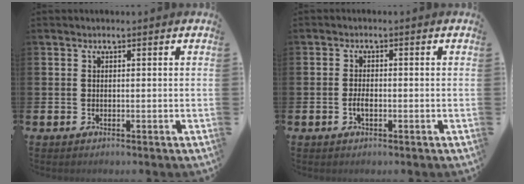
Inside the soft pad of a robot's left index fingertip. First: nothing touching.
{"total": 1.9, "force": [-0.5, 0.8, 1.6], "torque": [-0.022, -0.003, -0.012]}